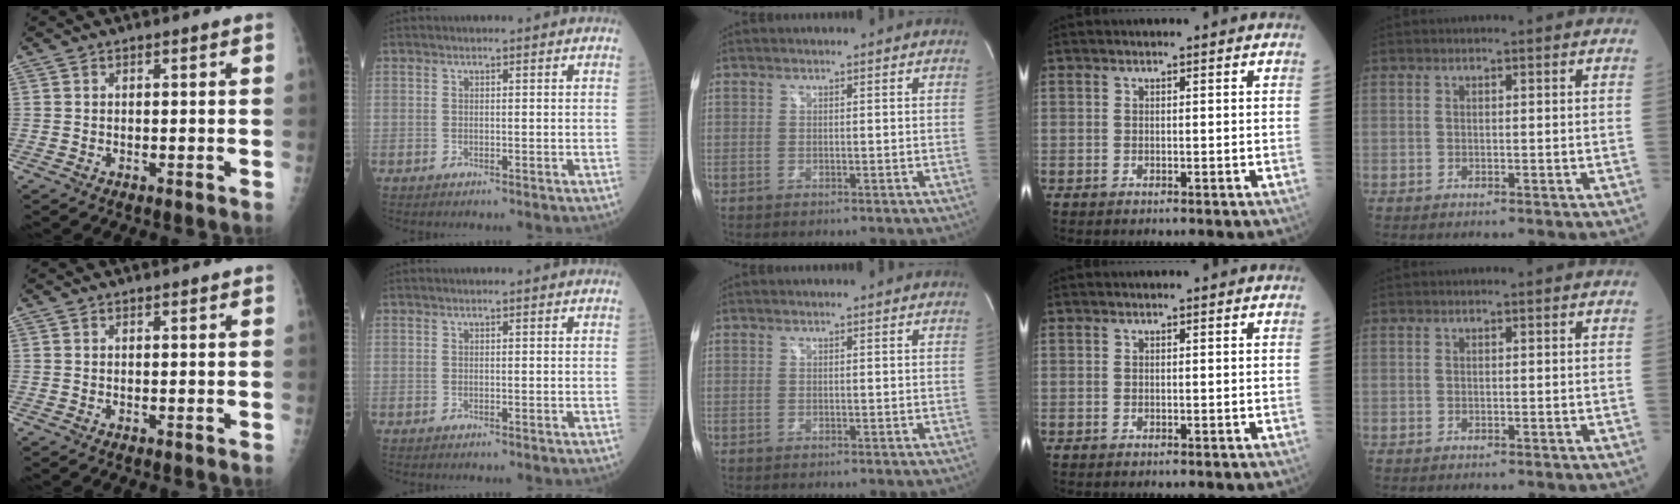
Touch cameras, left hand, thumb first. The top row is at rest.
{}